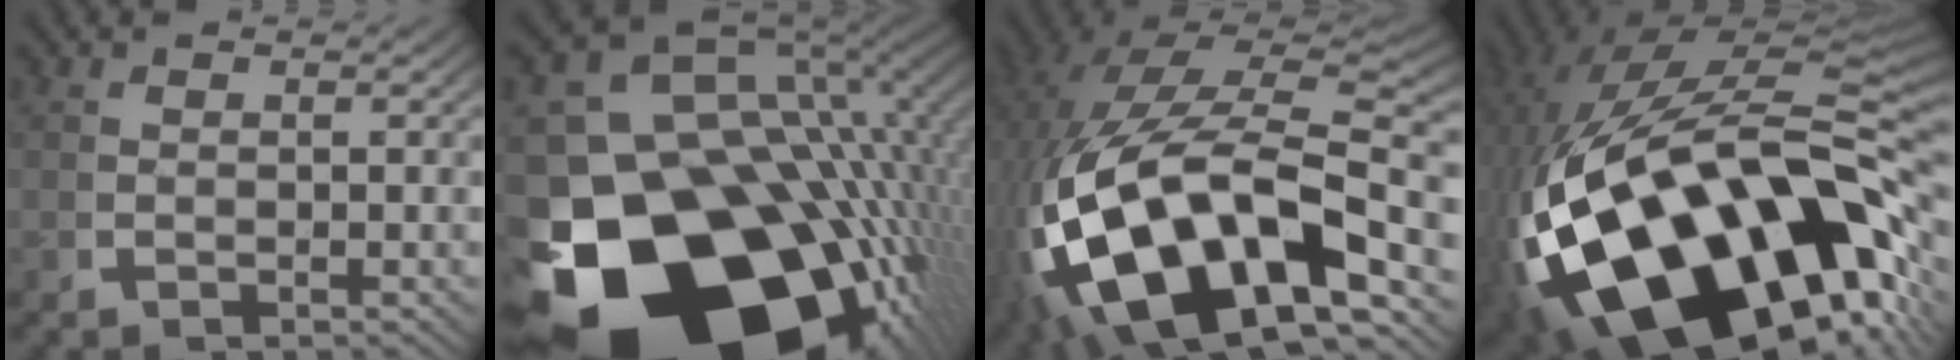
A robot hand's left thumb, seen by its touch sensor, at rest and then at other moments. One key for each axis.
{"total": 33.7, "fx": -10.2, "fy": 22.0, "fz": 23.4, "tx": -0.411, "ty": -0.118, "tz": -0.121}
{"total": 23.8, "fx": -3.4, "fy": 14.6, "fz": 18.4, "tx": -0.379, "ty": -0.075, "tz": -0.014}
{"total": 30.7, "fx": -6.3, "fy": 17.6, "fz": 24.4, "tx": -0.473, "ty": -0.095, "tz": -0.051}